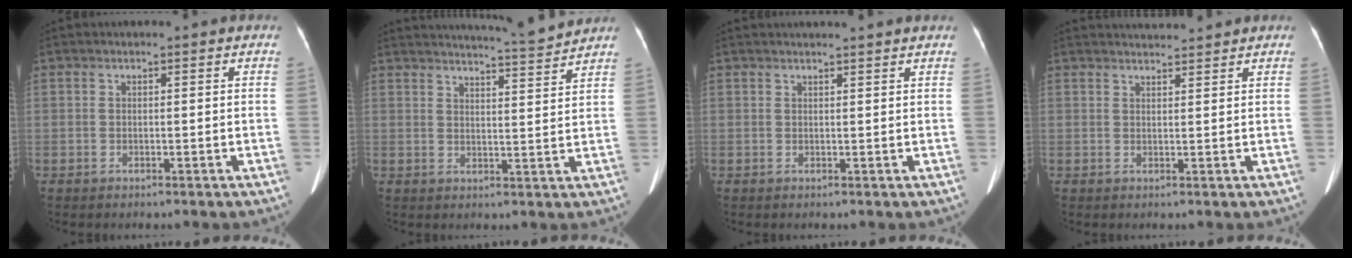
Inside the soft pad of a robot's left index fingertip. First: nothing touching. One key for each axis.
{"total": 8.8, "fx": 8.5, "fy": -1.3, "fz": 2.0, "tx": -0.040, "ty": -0.013, "tz": 0.115}
{"total": 4.8, "fx": 4.5, "fy": -0.3, "fz": 1.5, "tx": -0.020, "ty": 0.022, "tz": 0.048}
{"total": 3.4, "fx": 3.4, "fy": -0.1, "fz": 0.3, "tx": -0.012, "ty": 0.017, "tz": 0.051}